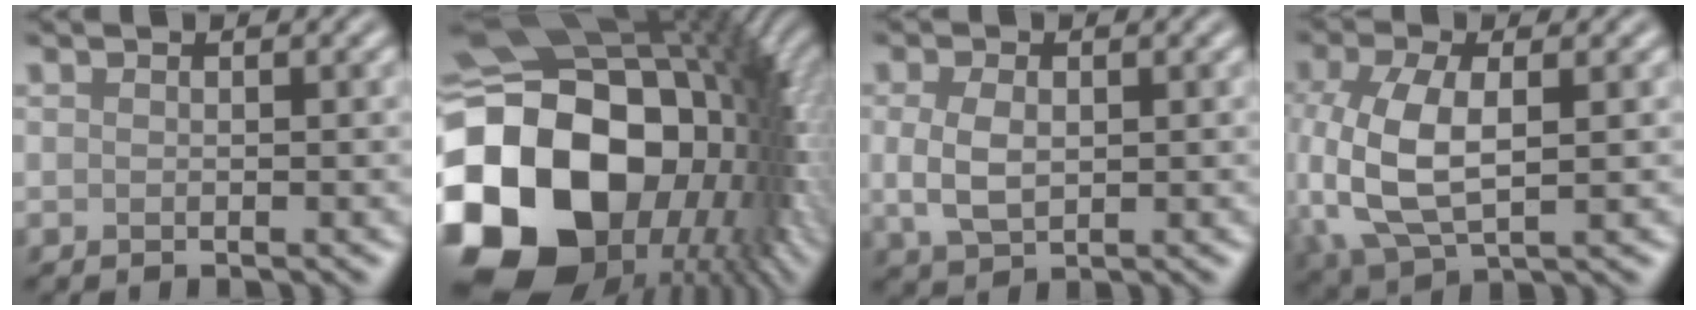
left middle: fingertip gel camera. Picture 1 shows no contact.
{"total": 21.2, "force": [-4.0, 15.8, 13.6], "torque": [-0.291, -0.039, -0.053]}
{"total": 3.2, "force": [0.2, 2.0, 2.4], "torque": [-0.059, 0.000, 0.005]}
{"total": 7.7, "force": [-0.3, 4.1, 6.5], "torque": [-0.157, -0.003, -0.003]}